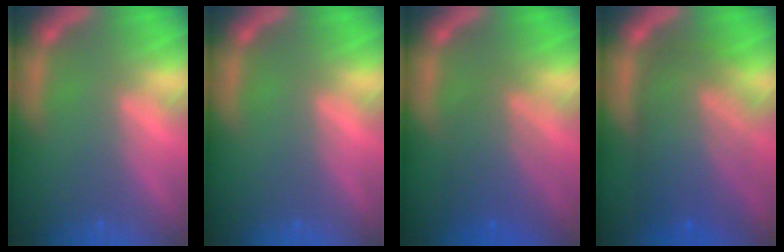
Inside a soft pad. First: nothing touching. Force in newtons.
{"total": 0.0}
{"total": 5.0}
{"total": 9.5}